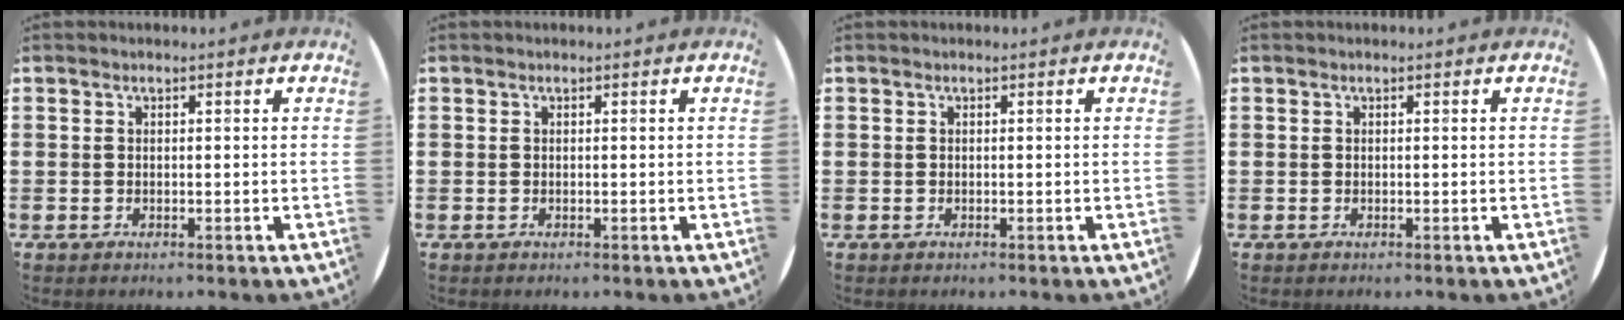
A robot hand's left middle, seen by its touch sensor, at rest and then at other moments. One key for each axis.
{"total": 0.0}
{"total": 0.0}
{"total": 0.0}